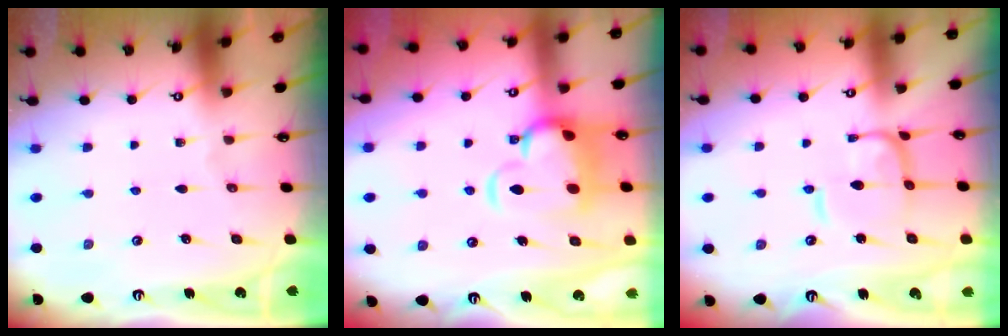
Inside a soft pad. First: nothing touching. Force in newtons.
{"total": 7.1, "press": 6.8, "slide": 1.9}
{"total": 3.3, "press": 3.2, "slide": 0.6}